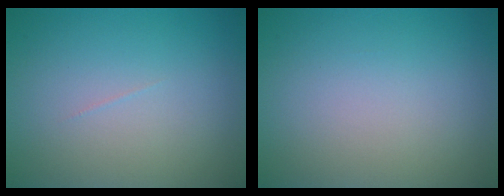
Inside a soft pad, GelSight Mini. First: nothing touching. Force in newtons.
{"total": 0.0}